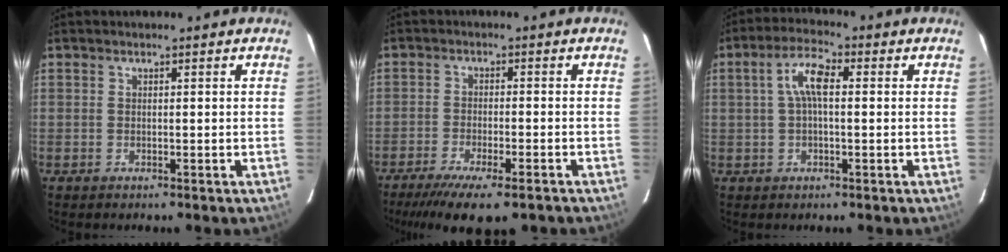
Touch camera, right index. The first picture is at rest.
{"total": 12.7, "force": [-9.7, 2.8, 7.7], "torque": [-0.161, -0.044, -0.154]}
{"total": 5.7, "force": [0.8, 1.9, 5.3], "torque": [-0.105, 0.016, 0.013]}